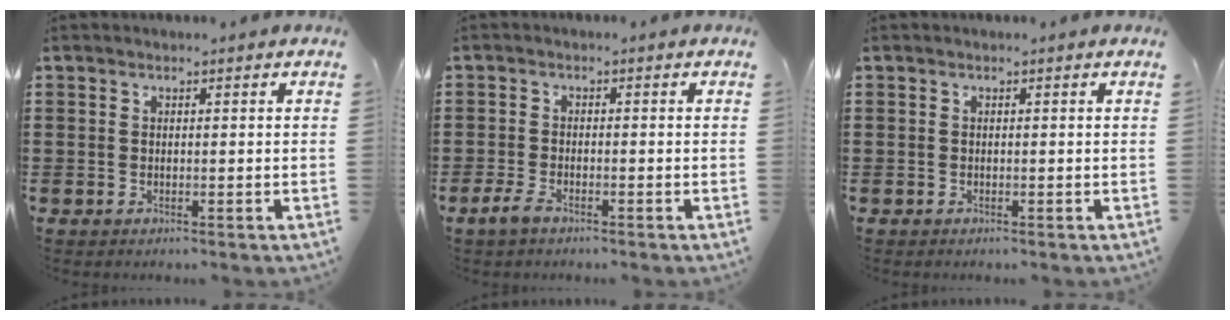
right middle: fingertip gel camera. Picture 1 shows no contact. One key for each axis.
{"total": 2.6, "fx": -1.7, "fy": 0.9, "fz": 1.8, "tx": -0.052, "ty": -0.004, "tz": -0.040}
{"total": 0.0}